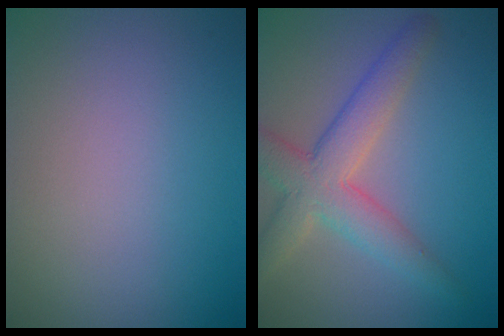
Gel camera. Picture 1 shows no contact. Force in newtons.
{"total": 5.4, "press": 5.4, "slide": 0.4}